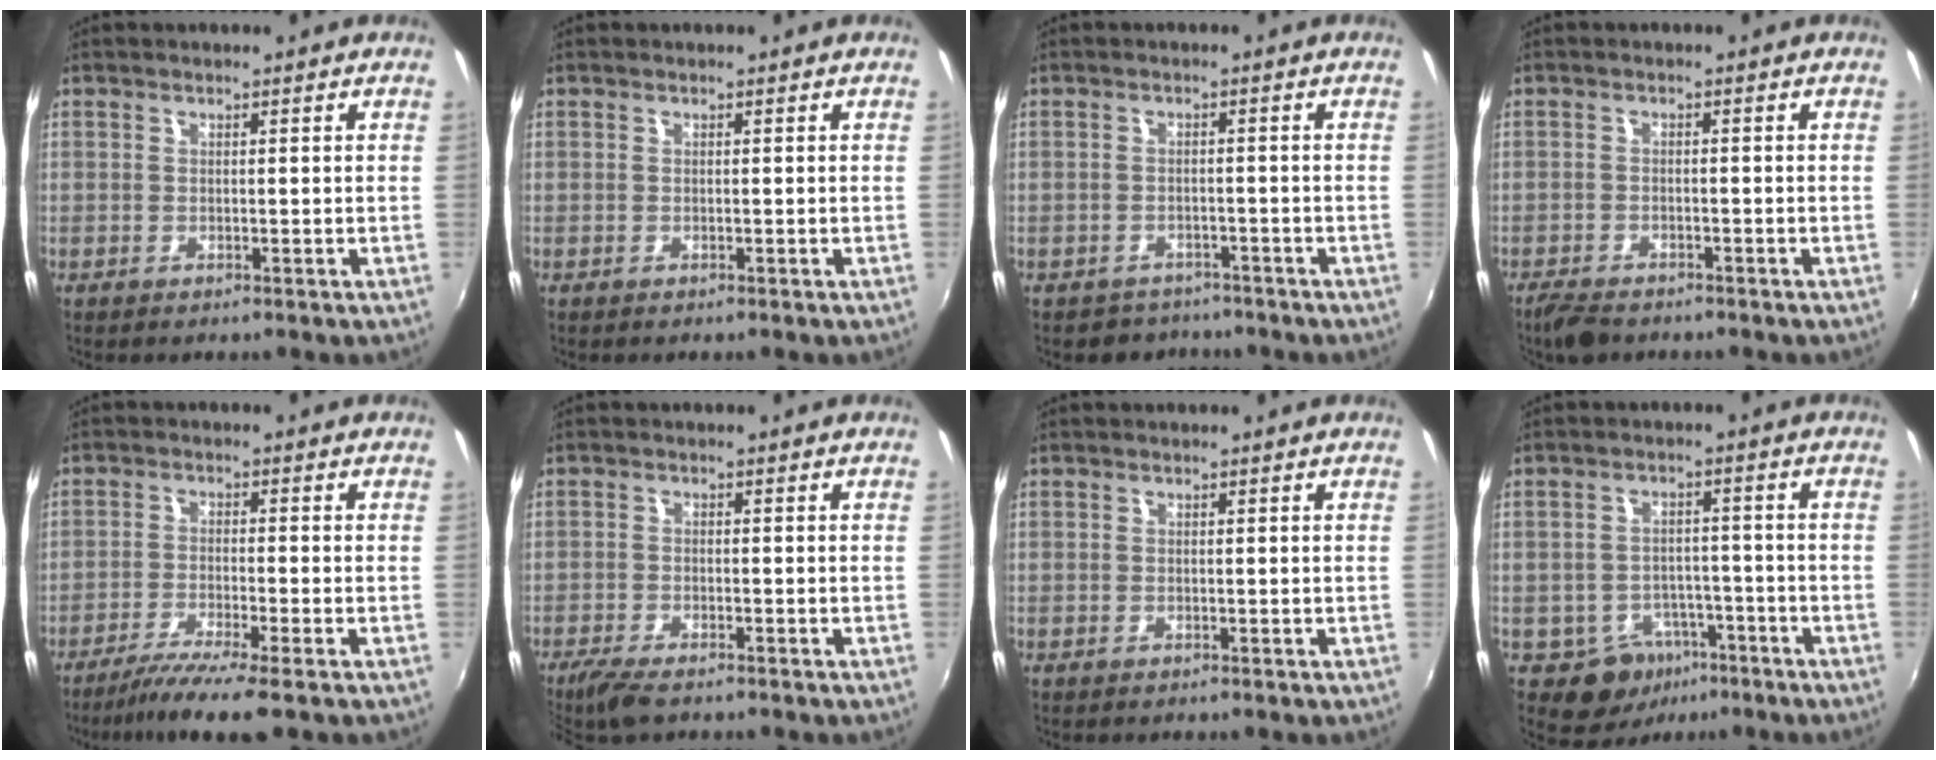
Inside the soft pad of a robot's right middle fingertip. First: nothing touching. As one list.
[{"total": 0.0}, {"total": 4.9, "force": [-4.2, 2.6, 0.3], "torque": [-0.020, -0.001, -0.062]}, {"total": 4.5, "force": [-3.8, 1.6, 1.8], "torque": [-0.052, -0.013, -0.070]}, {"total": 6.7, "force": [-5.2, -0.5, 4.3], "torque": [-0.101, -0.017, -0.093]}, {"total": 5.5, "force": [-4.4, 1.2, 3.0], "torque": [-0.080, -0.020, -0.084]}, {"total": 0.0}, {"total": 7.4, "force": [-4.4, 5.6, 1.8], "torque": [-0.038, 0.017, -0.048]}]